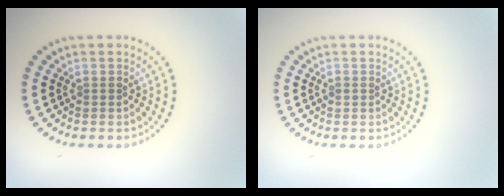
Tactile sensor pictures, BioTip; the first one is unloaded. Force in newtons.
{"total": 0.6, "press": 0.6, "slide": 0.1}